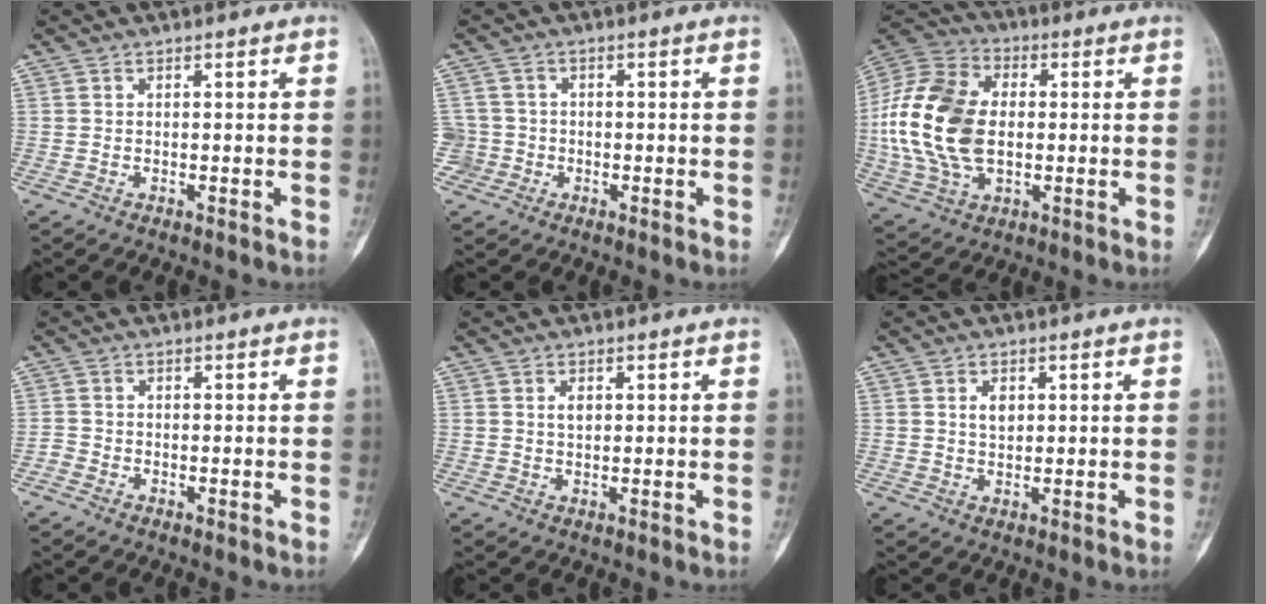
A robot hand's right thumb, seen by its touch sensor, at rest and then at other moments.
{"total": 4.0, "force": [-1.2, 3.8, -0.4], "torque": [0.030, 0.017, -0.027]}
{"total": 20.6, "force": [0.0, 13.6, 15.5], "torque": [-0.309, 0.010, 0.003]}
{"total": 1.3, "force": [-1.0, 0.8, 0.5], "torque": [-0.006, 0.002, -0.025]}
{"total": 2.1, "force": [0.6, 1.5, 1.4], "torque": [-0.014, -0.001, 0.011]}
{"total": 3.0, "force": [0.9, 2.2, 1.9], "torque": [-0.018, -0.002, 0.015]}